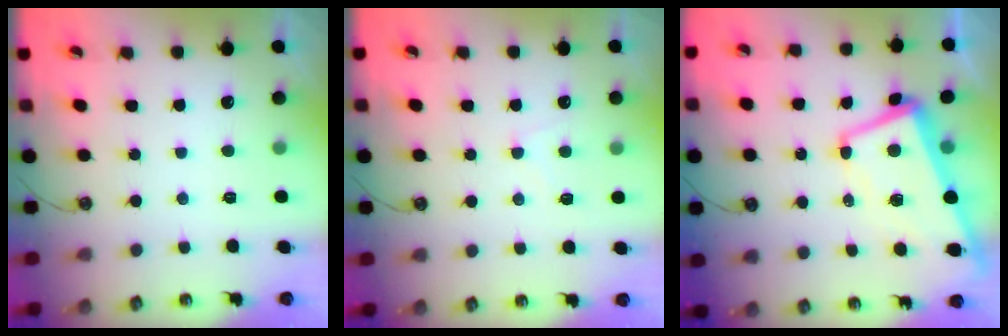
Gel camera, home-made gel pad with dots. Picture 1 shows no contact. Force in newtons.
{"total": 2.9, "press": 2.9, "slide": 0.4}
{"total": 2.3, "press": 2.0, "slide": 1.0}